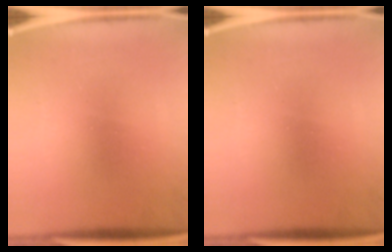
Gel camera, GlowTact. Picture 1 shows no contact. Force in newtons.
{"total": 0.0}